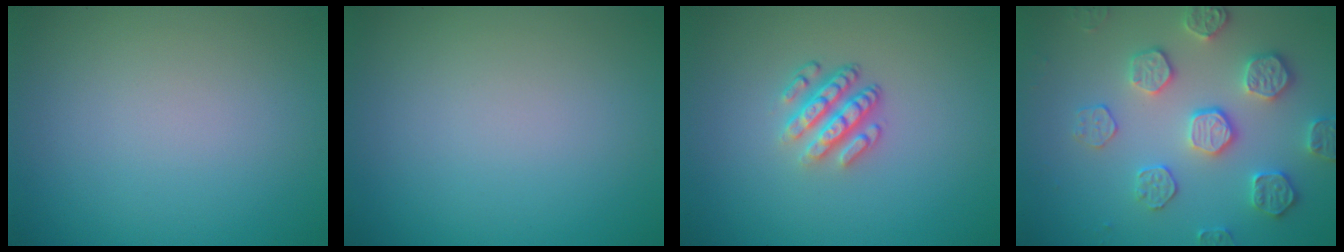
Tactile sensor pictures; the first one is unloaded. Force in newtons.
{"total": 0.0}
{"total": 3.6, "press": 2.6, "slide": 2.4}
{"total": 4.5, "press": 4.4, "slide": 0.8}